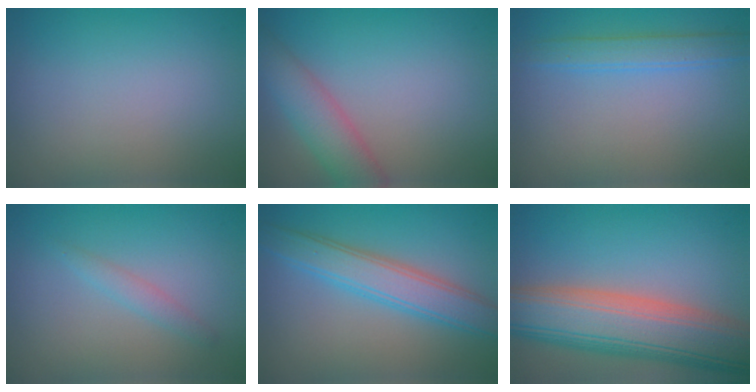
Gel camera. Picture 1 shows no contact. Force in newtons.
{"total": 4.3, "press": 4.3, "slide": 0.3}
{"total": 2.6, "press": 2.6, "slide": 0.0}
{"total": 1.3, "press": 1.3, "slide": 0.0}
{"total": 4.2, "press": 4.2, "slide": 0.5}
{"total": 12.0, "press": 12.0, "slide": 1.0}